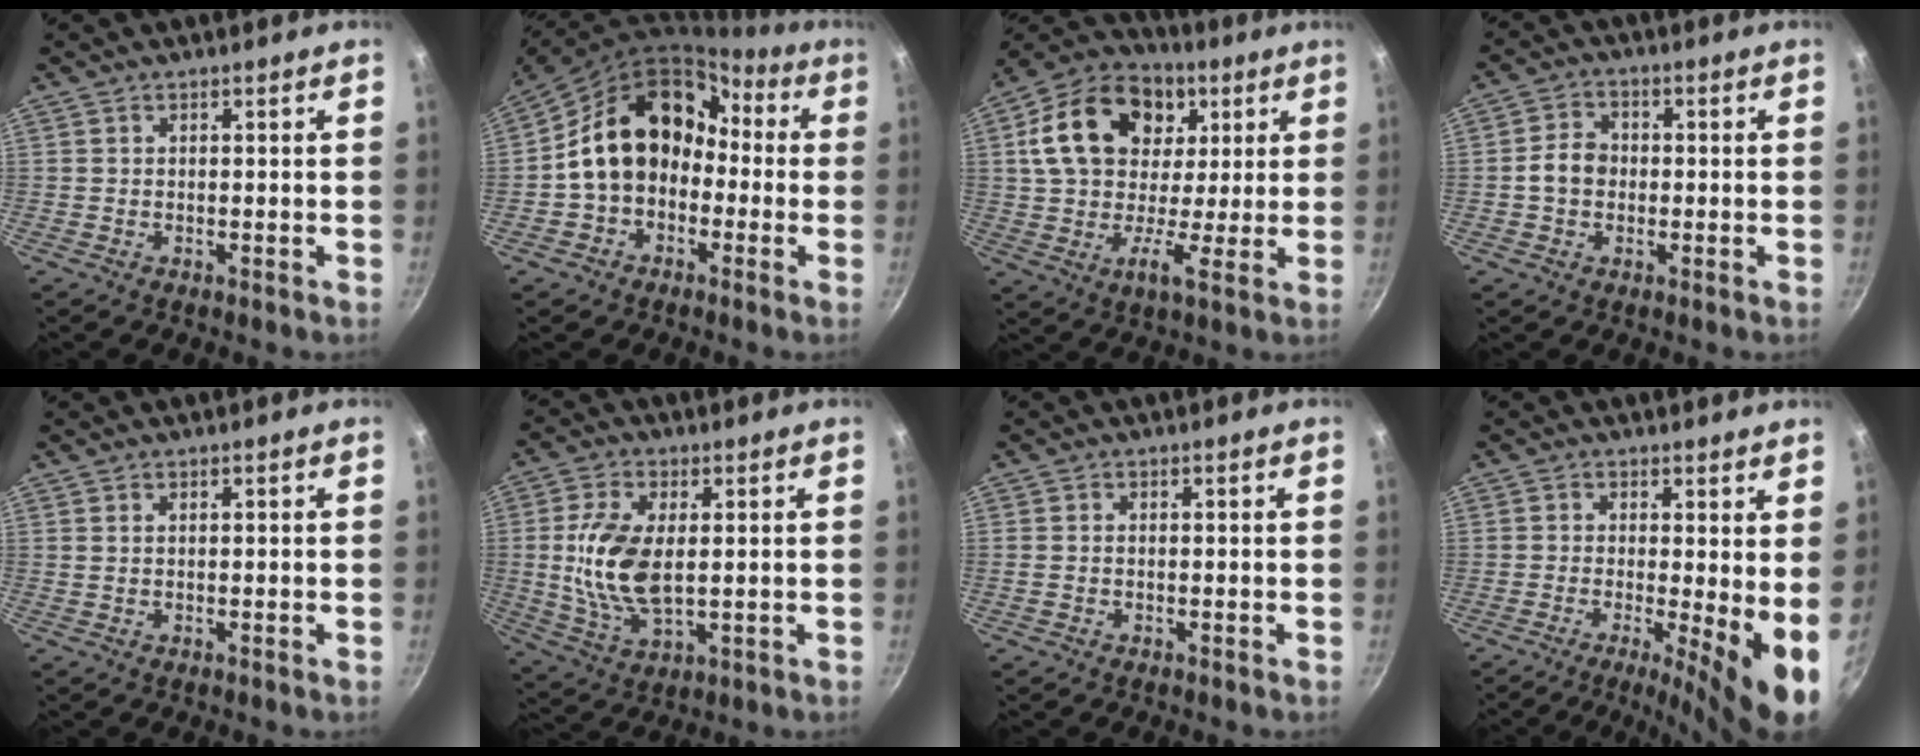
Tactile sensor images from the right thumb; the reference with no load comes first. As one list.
[{"total": 17.2, "force": [-1.0, 13.4, 10.7], "torque": [-0.153, 0.076, -0.024]}, {"total": 19.8, "force": [5.9, 14.1, 12.6], "torque": [-0.207, 0.014, 0.081]}, {"total": 5.2, "force": [-0.6, 4.3, 2.9], "torque": [-0.032, 0.019, -0.017]}, {"total": 0.0}, {"total": 12.7, "force": [0.9, 6.8, 10.7], "torque": [-0.208, -0.005, 0.021]}, {"total": 0.7, "force": [-0.2, 0.5, 0.4], "torque": [-0.010, 0.002, -0.002]}, {"total": 9.0, "force": [-0.5, 2.0, 8.8], "torque": [-0.118, -0.019, -0.010]}]